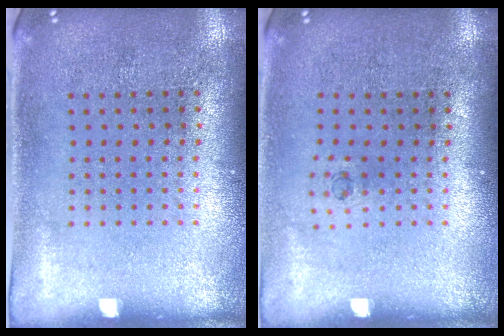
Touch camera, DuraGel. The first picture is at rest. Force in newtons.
{"total": 0.5, "press": 0.2, "slide": 0.4}